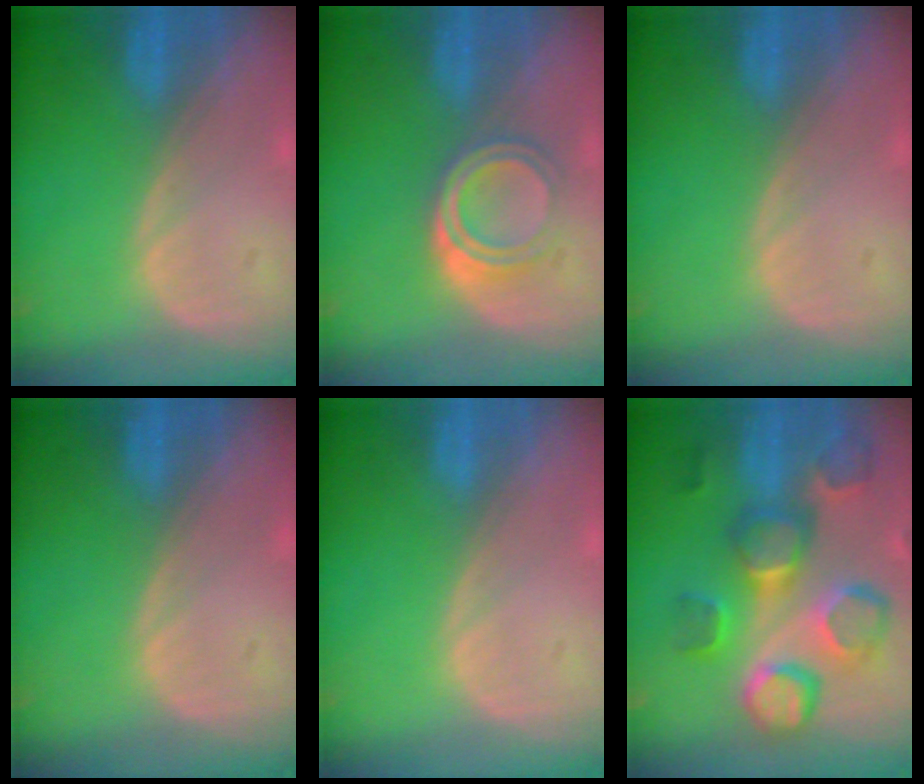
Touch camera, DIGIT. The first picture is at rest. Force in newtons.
{"total": 5.1, "press": 4.5, "slide": 2.5}
{"total": 0.0}
{"total": 0.0}
{"total": 0.0}
{"total": 12.5, "press": 11.1, "slide": 5.7}